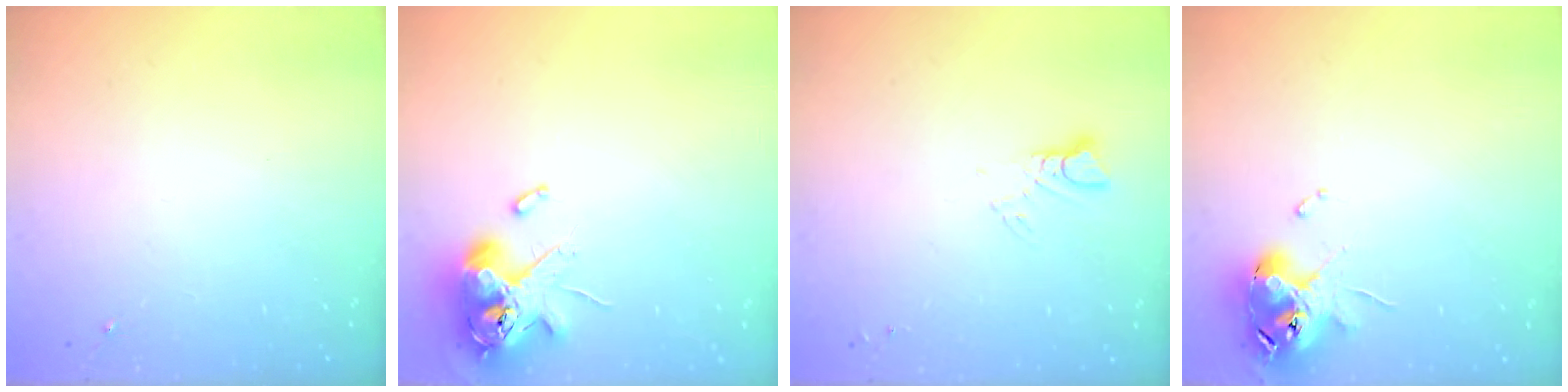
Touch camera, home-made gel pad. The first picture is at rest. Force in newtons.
{"total": 13.2, "press": 13.0, "slide": 2.3}
{"total": 2.9, "press": 2.9, "slide": 0.2}
{"total": 12.6, "press": 12.5, "slide": 1.7}